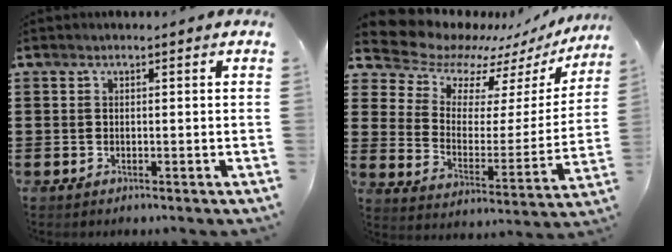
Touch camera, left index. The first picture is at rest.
{"total": 9.7, "force": [8.9, 3.2, 2.1], "torque": [-0.078, -0.073, 0.153]}